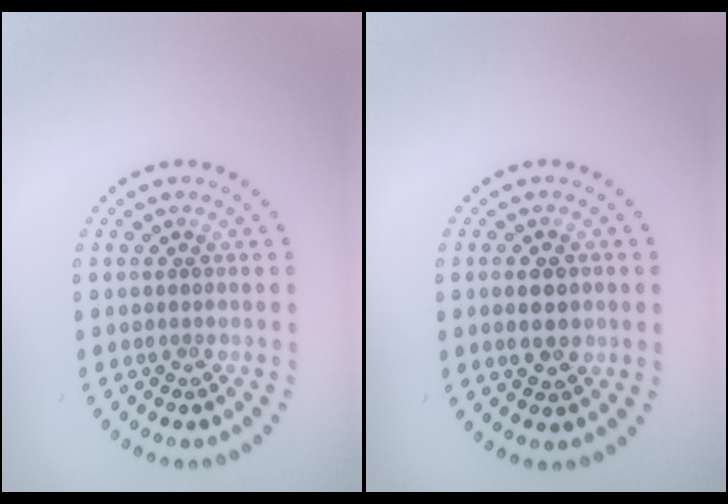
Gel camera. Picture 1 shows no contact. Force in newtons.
{"total": 2.6, "press": 2.6, "slide": 0.1}